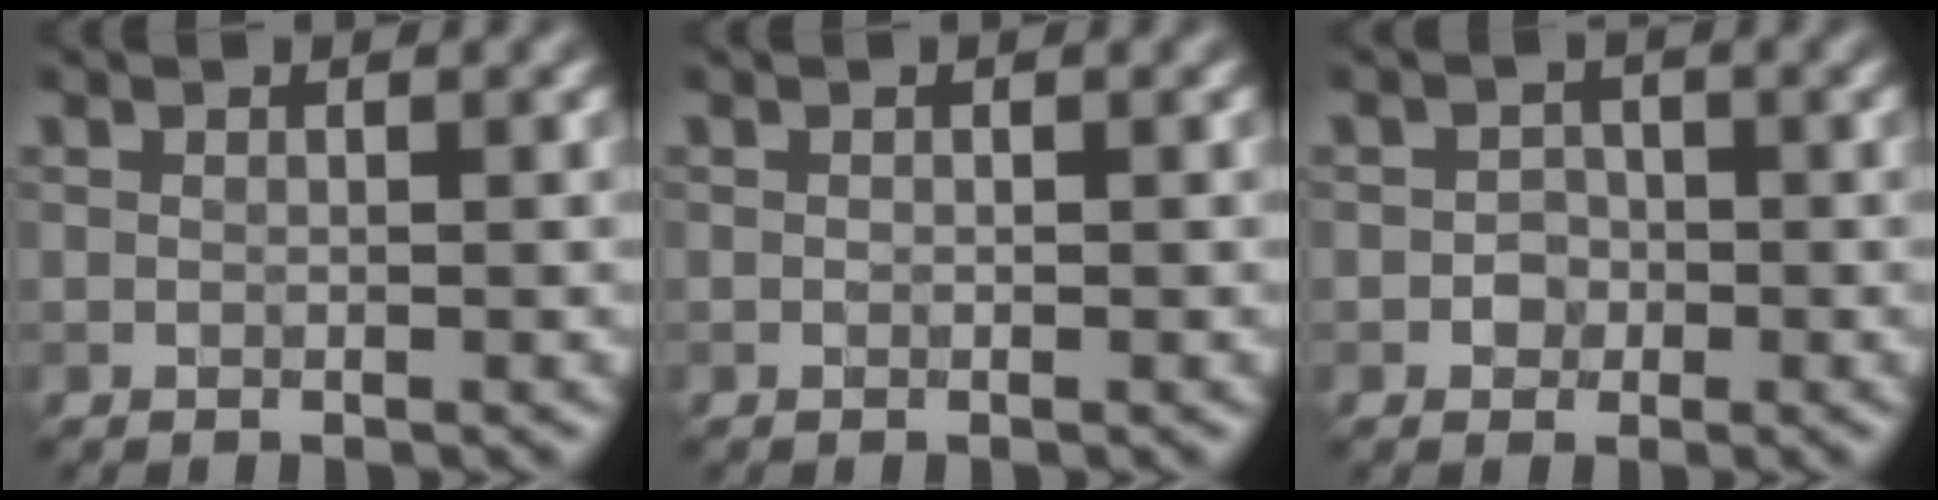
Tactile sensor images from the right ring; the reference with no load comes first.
{"total": 0.0}
{"total": 1.3, "force": [-0.4, 1.2, 0.3], "torque": [0.002, 0.003, -0.009]}